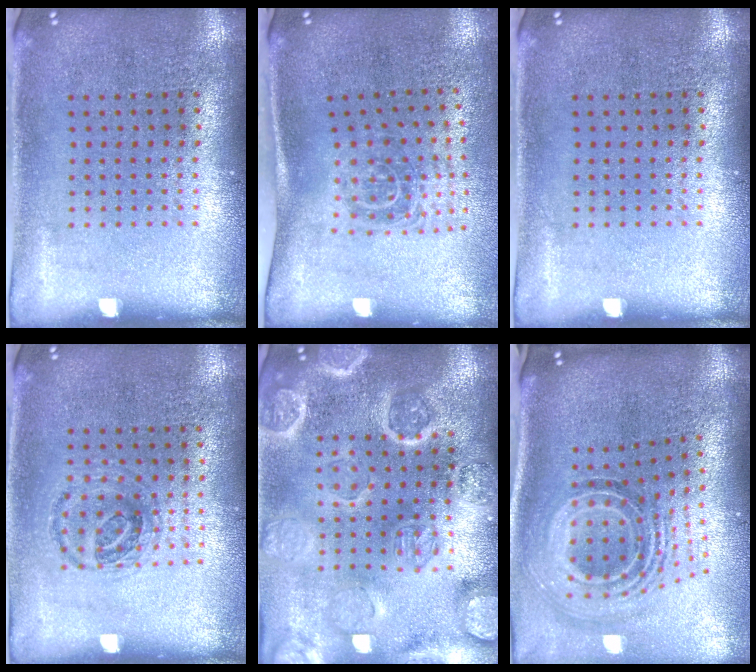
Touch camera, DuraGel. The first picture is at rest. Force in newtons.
{"total": 1.7, "press": 1.2, "slide": 1.3}
{"total": 0.0}
{"total": 0.9, "press": 0.9, "slide": 0.2}
{"total": 4.1, "press": 3.8, "slide": 1.6}
{"total": 2.3, "press": 1.5, "slide": 1.7}